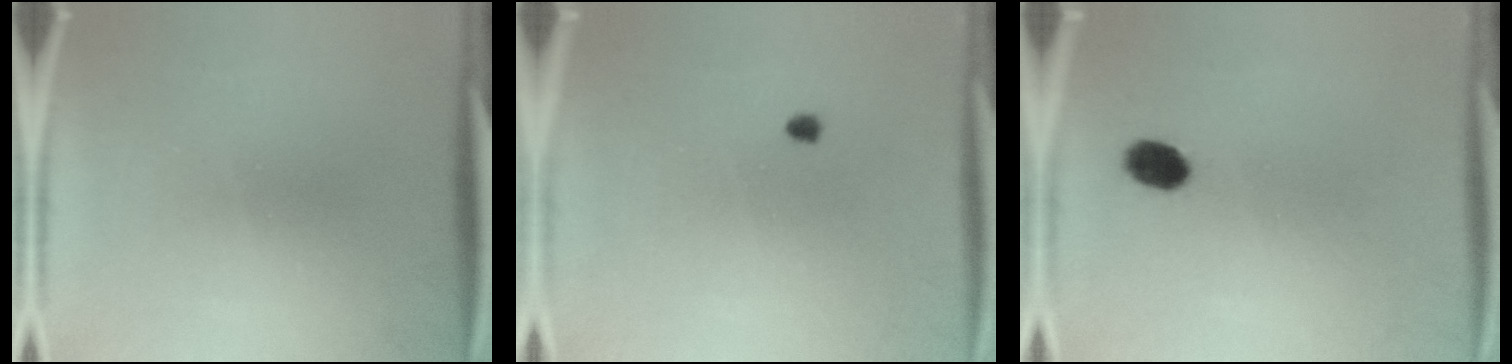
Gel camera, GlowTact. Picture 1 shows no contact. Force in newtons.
{"total": 0.9}
{"total": 4.4}